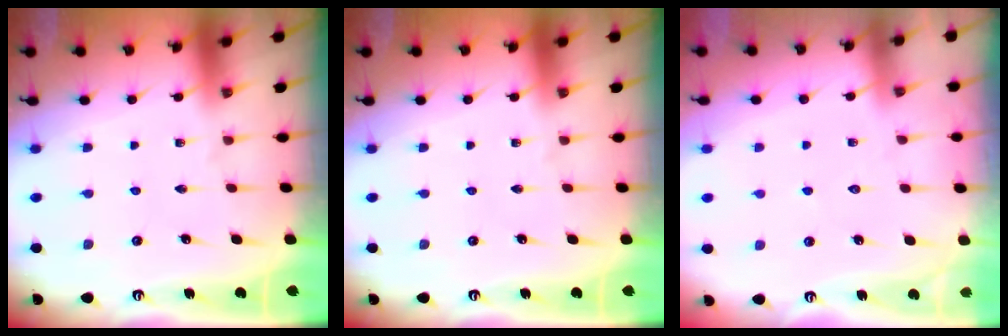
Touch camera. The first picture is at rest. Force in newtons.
{"total": 0.0}
{"total": 4.3, "press": 4.2, "slide": 0.6}